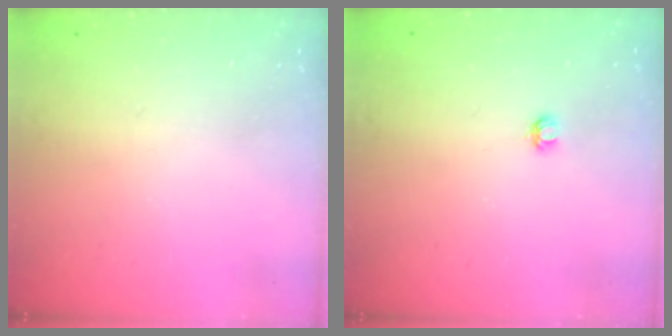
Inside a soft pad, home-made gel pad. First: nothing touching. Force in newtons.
{"total": 3.2, "press": 3.2, "slide": 0.3}